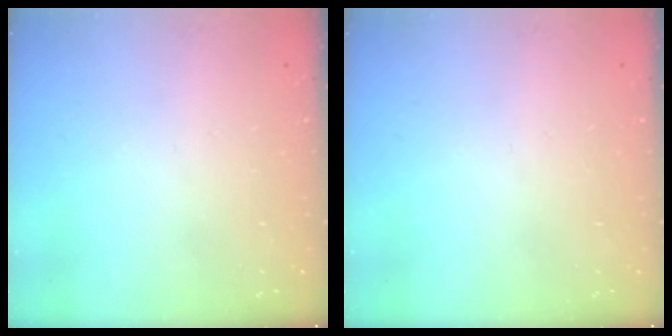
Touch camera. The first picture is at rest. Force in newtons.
{"total": 0.0}